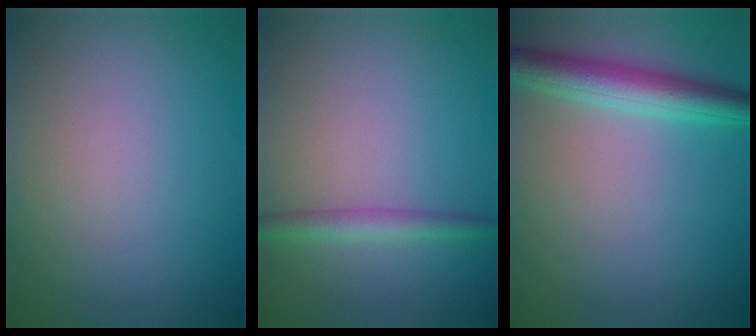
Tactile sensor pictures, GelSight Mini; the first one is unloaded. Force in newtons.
{"total": 2.2, "press": 2.2, "slide": 0.1}
{"total": 4.3, "press": 4.3, "slide": 0.1}